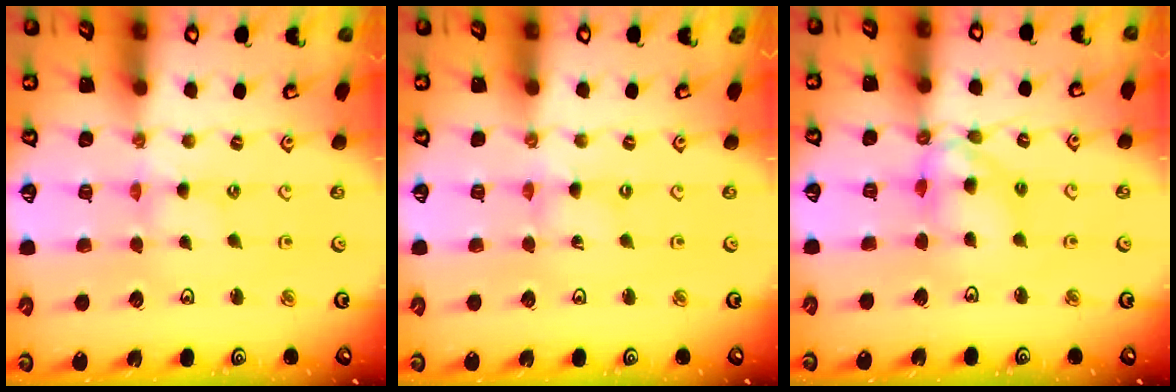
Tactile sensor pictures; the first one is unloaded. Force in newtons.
{"total": 0.7, "press": 0.7, "slide": 0.2}
{"total": 11.2, "press": 11.1, "slide": 0.9}